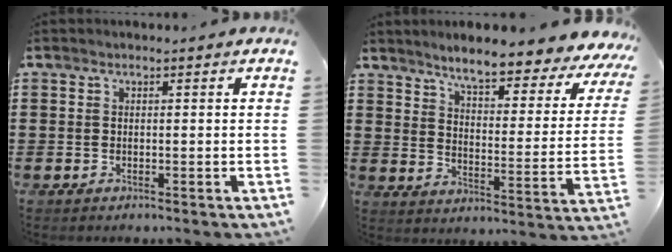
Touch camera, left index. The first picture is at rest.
{"total": 6.6, "force": [5.8, 0.0, 3.2], "torque": [-0.073, -0.046, 0.091]}